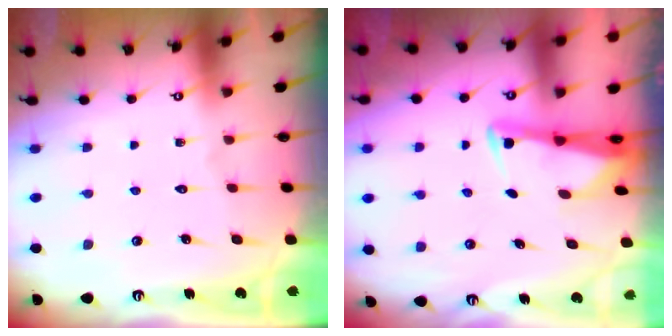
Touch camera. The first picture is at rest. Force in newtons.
{"total": 2.5, "press": 2.5, "slide": 0.5}